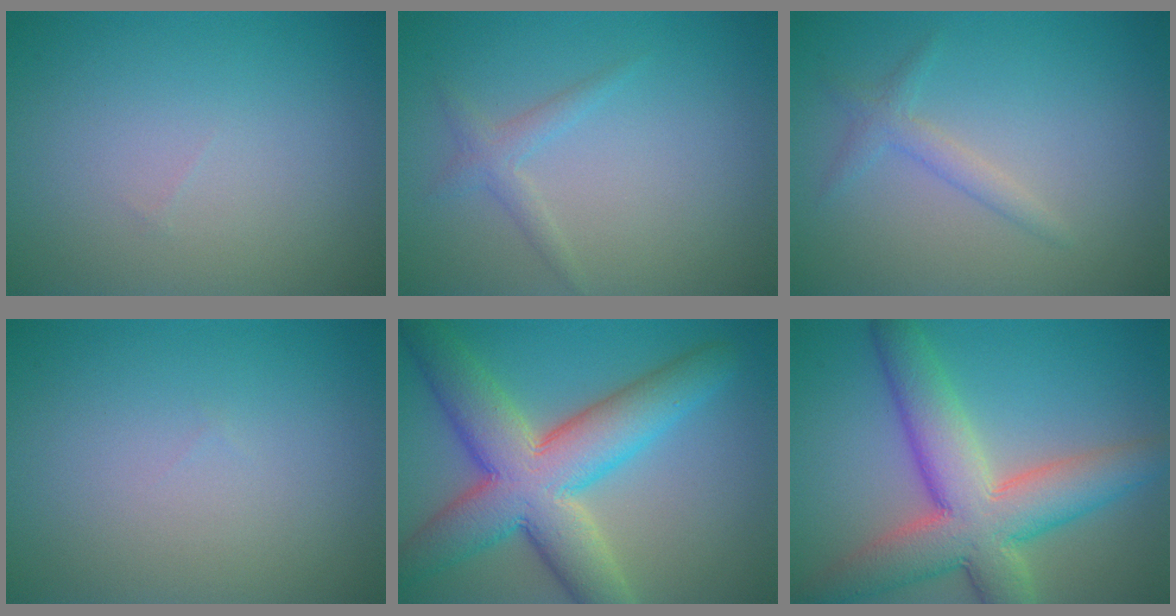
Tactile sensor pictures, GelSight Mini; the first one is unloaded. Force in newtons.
{"total": 1.5, "press": 1.5, "slide": 0.0}
{"total": 1.6, "press": 1.6, "slide": 0.0}
{"total": 0.0}
{"total": 10.6, "press": 10.5, "slide": 0.7}
{"total": 9.4, "press": 9.4, "slide": 0.5}